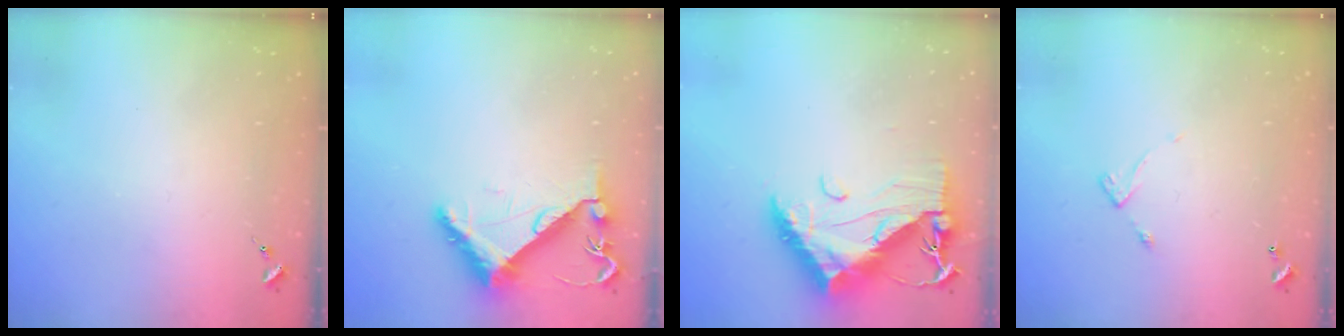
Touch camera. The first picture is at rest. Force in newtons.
{"total": 8.9, "press": 8.9, "slide": 0.3}
{"total": 19.1, "press": 19.0, "slide": 1.6}
{"total": 5.7, "press": 5.7, "slide": 0.5}